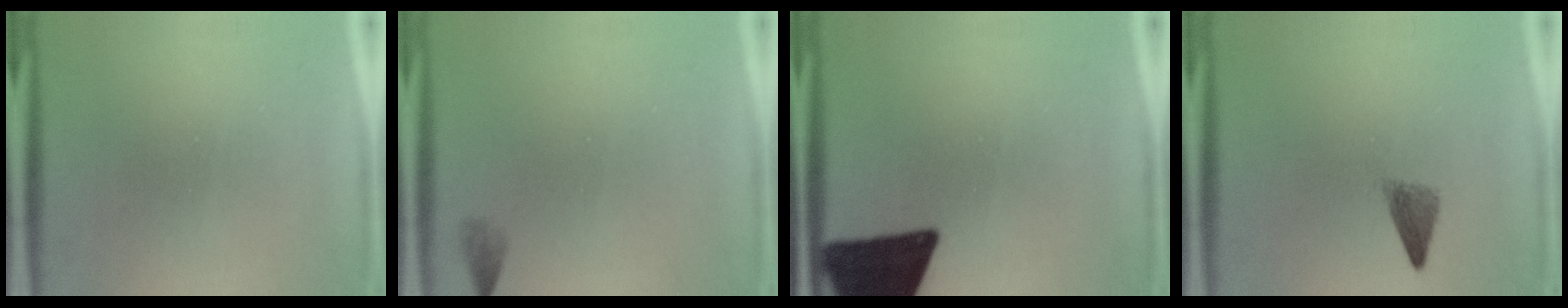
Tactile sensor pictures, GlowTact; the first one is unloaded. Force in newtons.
{"total": 1.4}
{"total": 18.8}
{"total": 2.5}